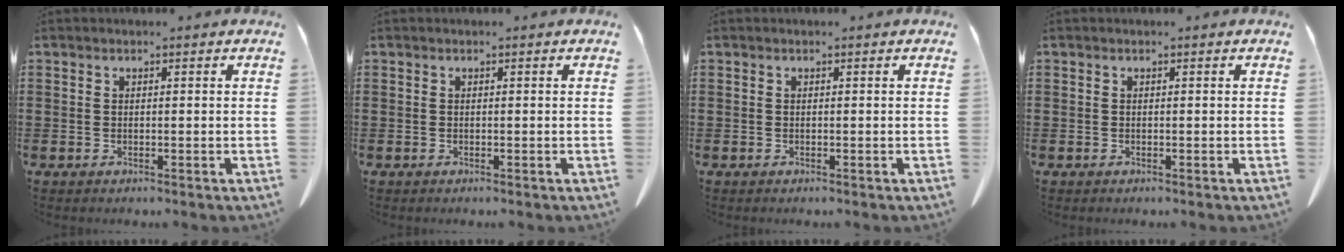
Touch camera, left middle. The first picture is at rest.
{"total": 0.0}
{"total": 0.0}
{"total": 0.0}